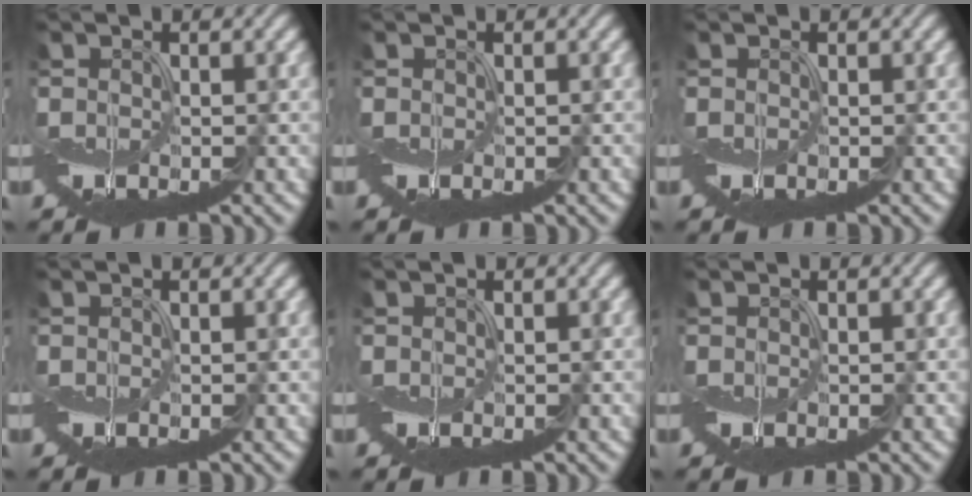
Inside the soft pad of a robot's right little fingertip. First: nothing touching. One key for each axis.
{"total": 0.0}
{"total": 0.0}
{"total": 0.0}
{"total": 0.0}
{"total": 0.0}